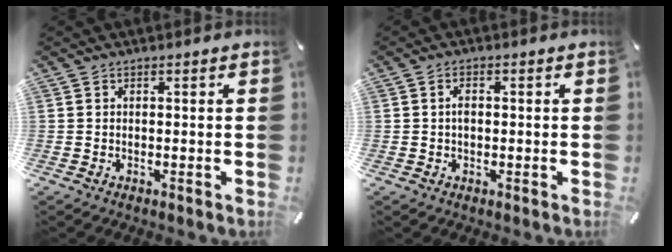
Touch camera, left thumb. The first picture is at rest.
{"total": 1.9, "force": [0.1, 1.2, 1.5], "torque": [-0.031, 0.003, 0.001]}